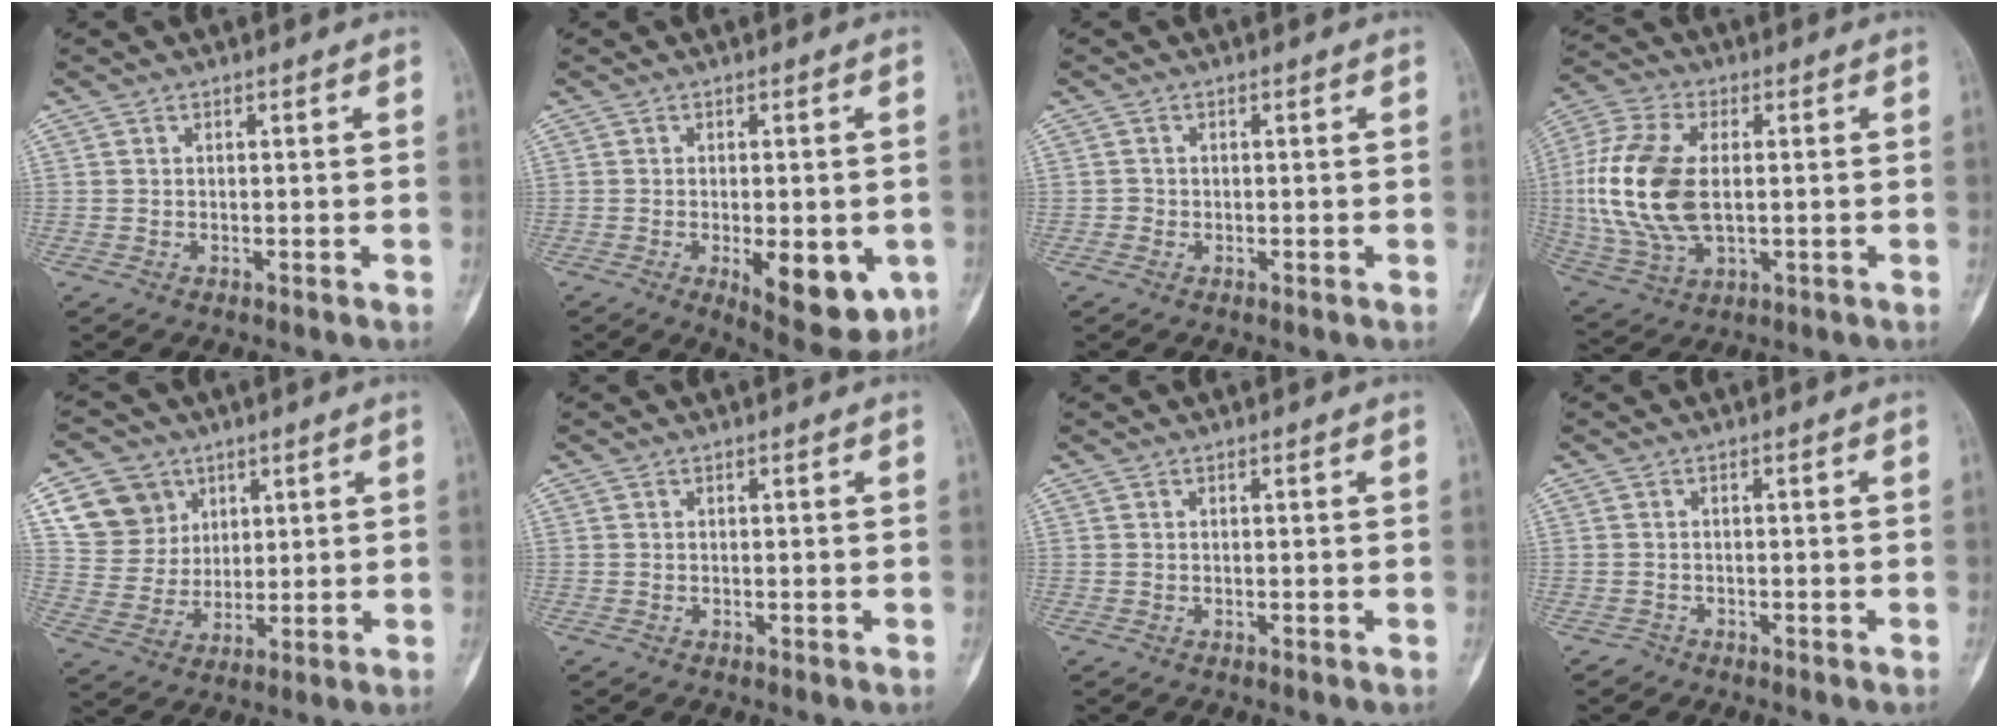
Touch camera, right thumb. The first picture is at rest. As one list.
[{"total": 12.2, "force": [-3.5, 4.9, 10.6], "torque": [-0.122, -0.016, -0.035]}, {"total": 0.8, "force": [-0.2, 0.7, 0.0], "torque": [0.002, 0.004, -0.006]}, {"total": 17.5, "force": [0.5, 10.0, 14.4], "torque": [-0.322, 0.000, 0.016]}, {"total": 10.9, "force": [5.0, 9.3, 3.0], "torque": [-0.023, -0.018, 0.102]}, {"total": 0.0}, {"total": 0.0}, {"total": 1.0, "force": [-0.8, 0.6, -0.3], "torque": [0.003, 0.003, -0.020]}]